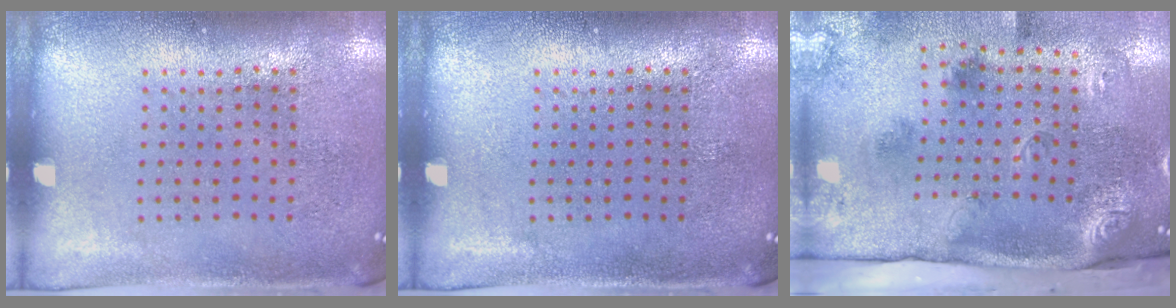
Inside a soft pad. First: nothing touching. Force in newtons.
{"total": 0.0}
{"total": 3.5, "press": 2.2, "slide": 2.7}